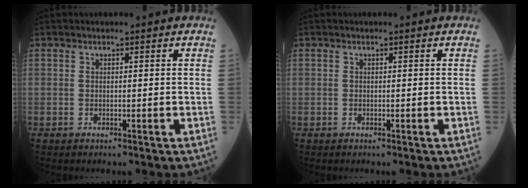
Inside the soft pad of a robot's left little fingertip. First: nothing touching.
{"total": 0.0}